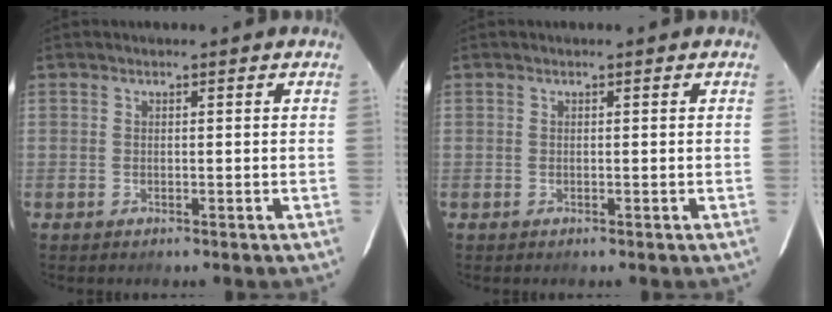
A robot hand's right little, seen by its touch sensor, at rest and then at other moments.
{"total": 0.0}